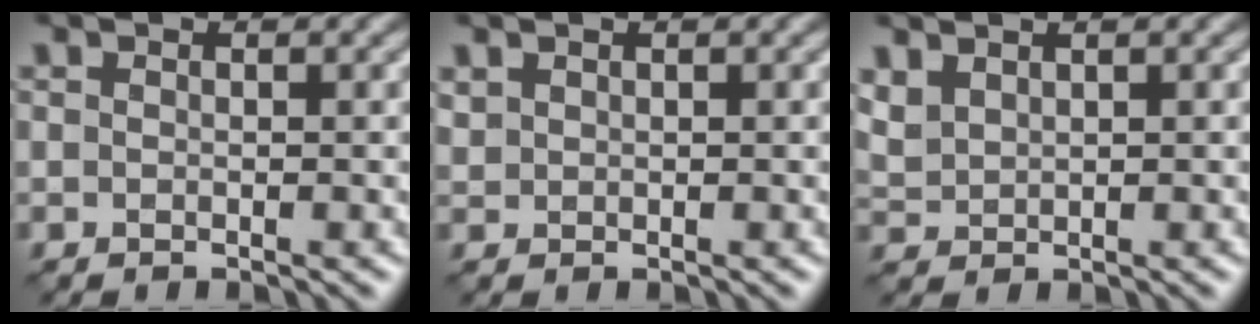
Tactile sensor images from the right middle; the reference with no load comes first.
{"total": 0.6, "force": [0.4, 0.4, -0.2], "torque": [0.003, 0.001, 0.010]}
{"total": 1.5, "force": [1.2, 0.8, 0.5], "torque": [-0.019, 0.001, 0.030]}